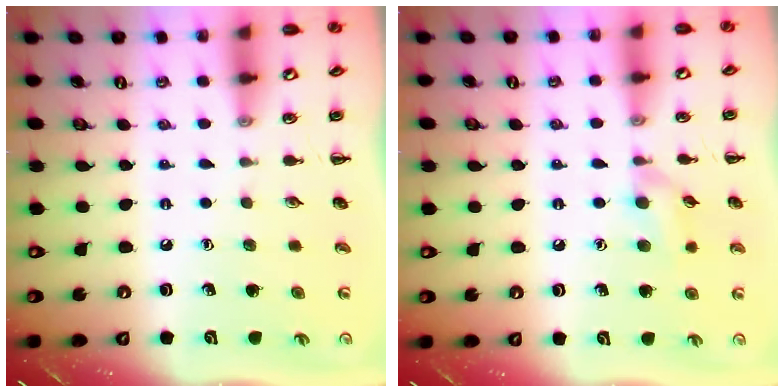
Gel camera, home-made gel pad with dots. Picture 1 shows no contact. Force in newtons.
{"total": 8.1, "press": 7.9, "slide": 1.7}